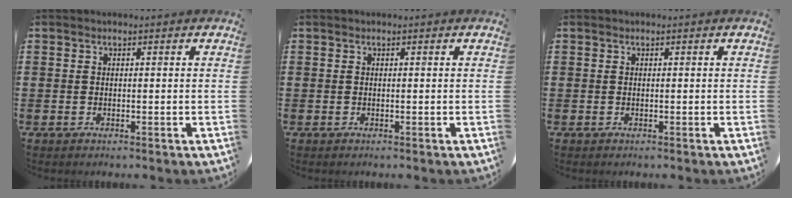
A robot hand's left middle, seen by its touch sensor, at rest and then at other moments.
{"total": 0.0}
{"total": 0.0}